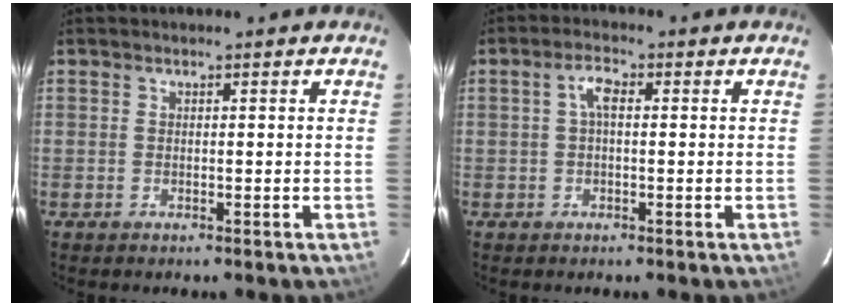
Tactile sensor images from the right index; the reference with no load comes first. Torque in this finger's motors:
{"motor_torque": [0.39, -0.09, 0.20, 0.06]}